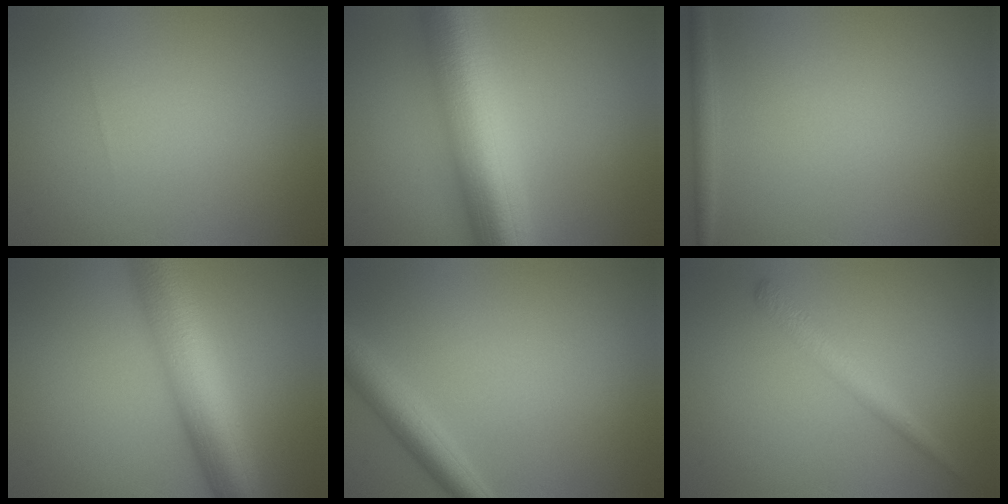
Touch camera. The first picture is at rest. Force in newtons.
{"total": 13.1, "press": 13.1, "slide": 0.1}
{"total": 1.4, "press": 1.4, "slide": 0.1}
{"total": 10.0, "press": 10.0, "slide": 0.2}
{"total": 3.4, "press": 3.4, "slide": 0.1}
{"total": 2.2, "press": 2.2, "slide": 0.0}